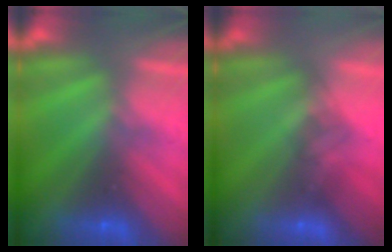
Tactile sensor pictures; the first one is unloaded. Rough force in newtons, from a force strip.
{"total": 1.6}